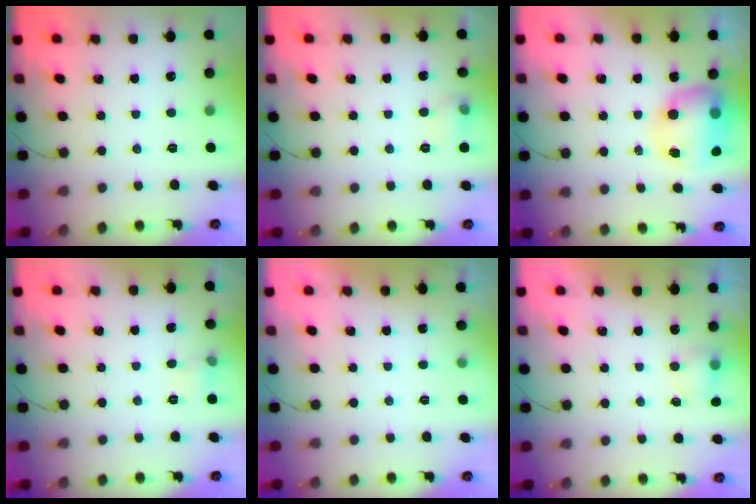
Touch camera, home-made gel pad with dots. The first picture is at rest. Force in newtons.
{"total": 5.5, "press": 5.4, "slide": 1.4}
{"total": 11.3, "press": 11.0, "slide": 2.8}
{"total": 4.8, "press": 4.6, "slide": 1.4}
{"total": 0.0}
{"total": 4.3, "press": 4.1, "slide": 1.2}